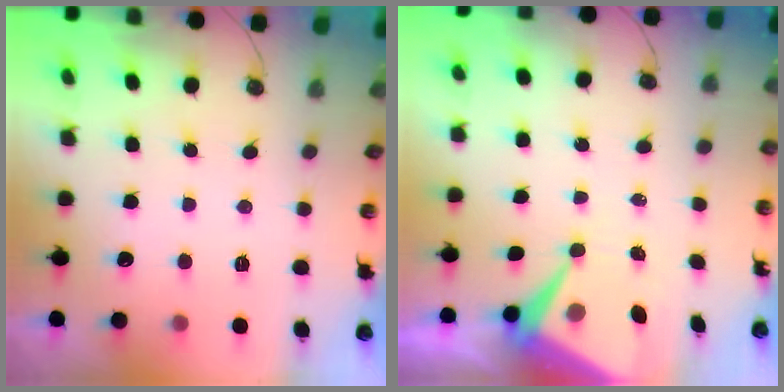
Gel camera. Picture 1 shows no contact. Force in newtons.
{"total": 8.7, "press": 8.7, "slide": 0.8}